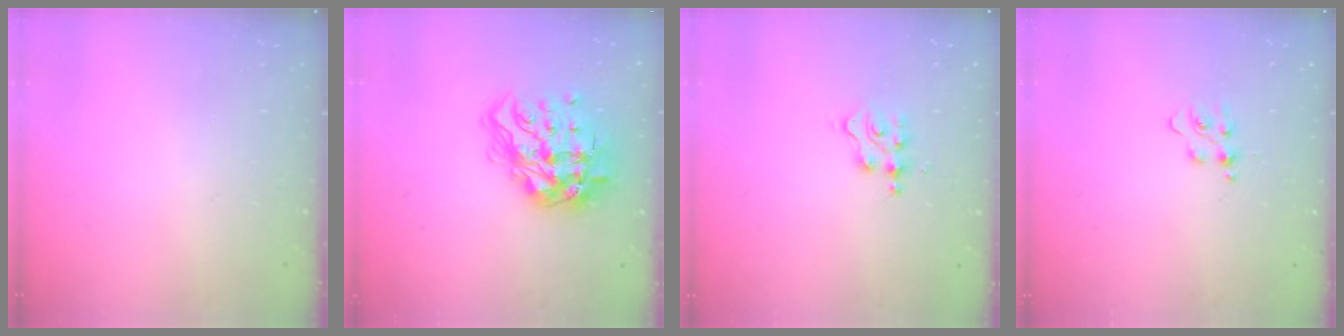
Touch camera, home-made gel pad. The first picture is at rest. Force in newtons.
{"total": 18.6, "press": 18.6, "slide": 1.7}
{"total": 2.9, "press": 2.8, "slide": 0.3}
{"total": 5.6, "press": 5.6, "slide": 0.5}